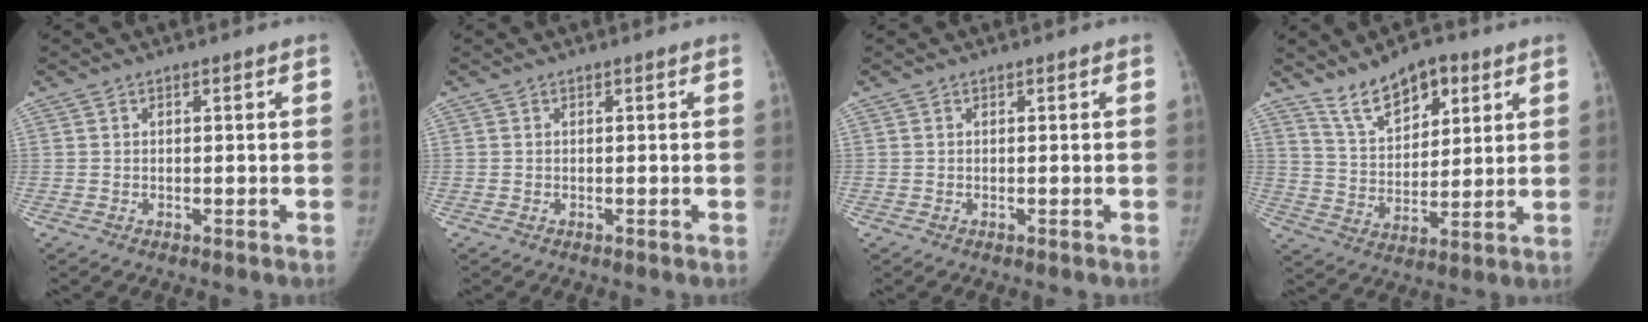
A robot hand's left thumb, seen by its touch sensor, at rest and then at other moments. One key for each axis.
{"total": 0.0}
{"total": 0.0}
{"total": 11.2, "fx": 7.2, "fy": 5.6, "fz": 6.4, "tx": -0.081, "ty": -0.038, "tz": 0.132}